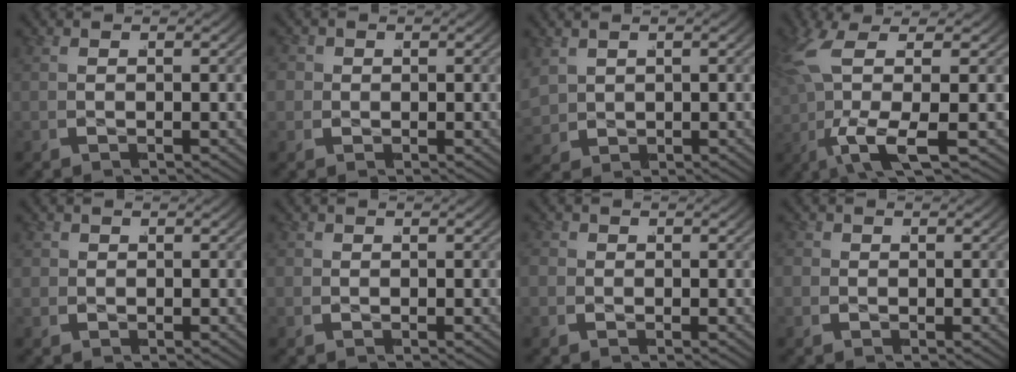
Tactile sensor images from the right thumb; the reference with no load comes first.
{"total": 2.5, "force": [0.1, 2.4, 0.9], "torque": [-0.025, -0.010, 0.004]}
{"total": 2.0, "force": [0.6, 1.7, 0.8], "torque": [-0.024, -0.010, 0.021]}
{"total": 7.9, "force": [0.8, 2.7, 7.4], "torque": [-0.145, -0.002, 0.010]}
{"total": 1.0, "force": [0.2, 1.0, 0.2], "torque": [-0.006, -0.007, 0.006]}
{"total": 0.8, "force": [0.0, 0.8, 0.1], "torque": [-0.004, -0.006, 0.001]}
{"total": 2.2, "force": [-0.1, 2.0, 0.7], "torque": [-0.020, -0.008, -0.004]}
{"total": 1.7, "force": [-0.1, 1.7, 0.5], "torque": [-0.015, -0.008, -0.003]}